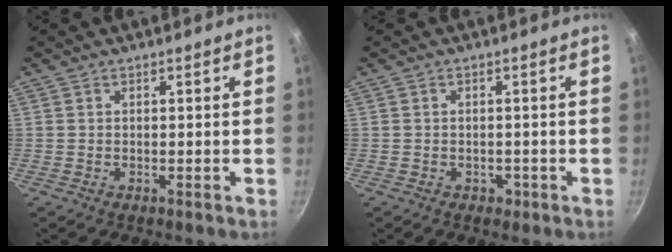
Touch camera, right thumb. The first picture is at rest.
{"total": 1.5, "force": [-0.7, 1.3, 0.6], "torque": [-0.002, 0.008, -0.002]}